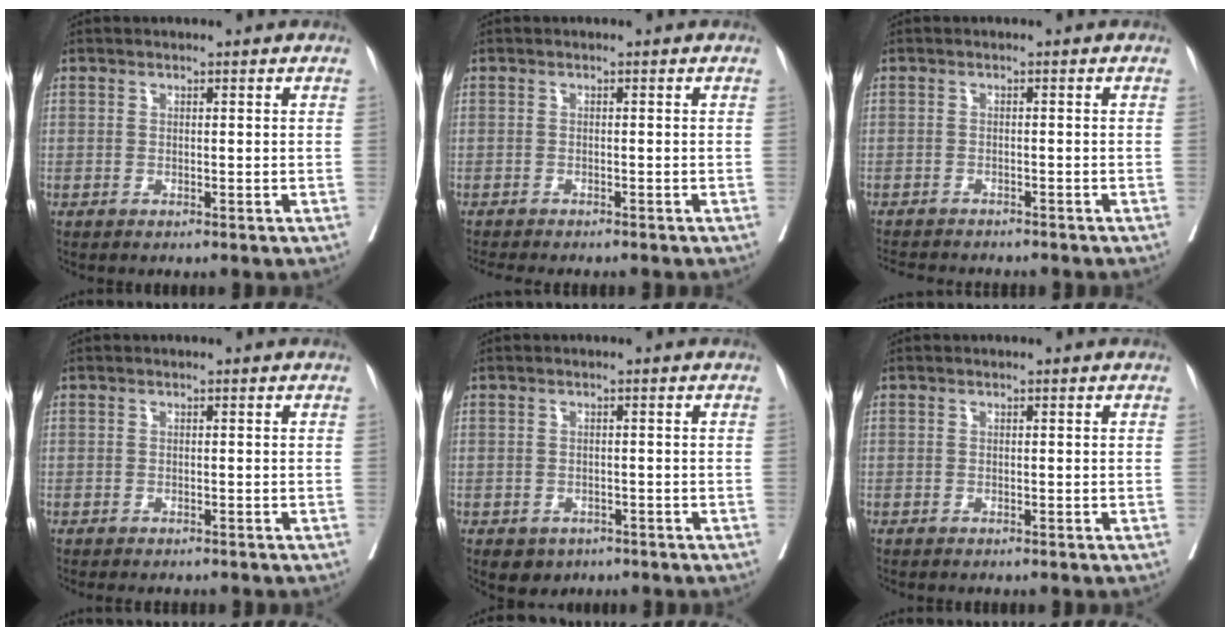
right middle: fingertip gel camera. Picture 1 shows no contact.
{"total": 7.3, "force": [-6.5, 1.2, 3.1], "torque": [-0.033, -0.008, -0.089]}
{"total": 8.7, "force": [-8.0, 1.7, 3.1], "torque": [-0.044, -0.007, -0.106]}
{"total": 3.4, "force": [-3.0, 1.1, 1.2], "torque": [-0.009, -0.004, -0.037]}
{"total": 4.3, "force": [-3.1, 2.8, 1.2], "torque": [-0.012, 0.001, -0.039]}
{"total": 0.0}